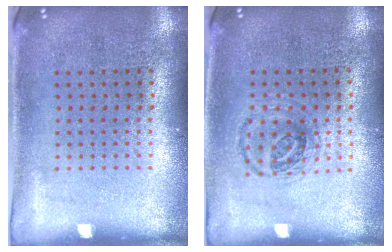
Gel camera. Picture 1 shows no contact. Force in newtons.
{"total": 1.0, "press": 0.9, "slide": 0.2}